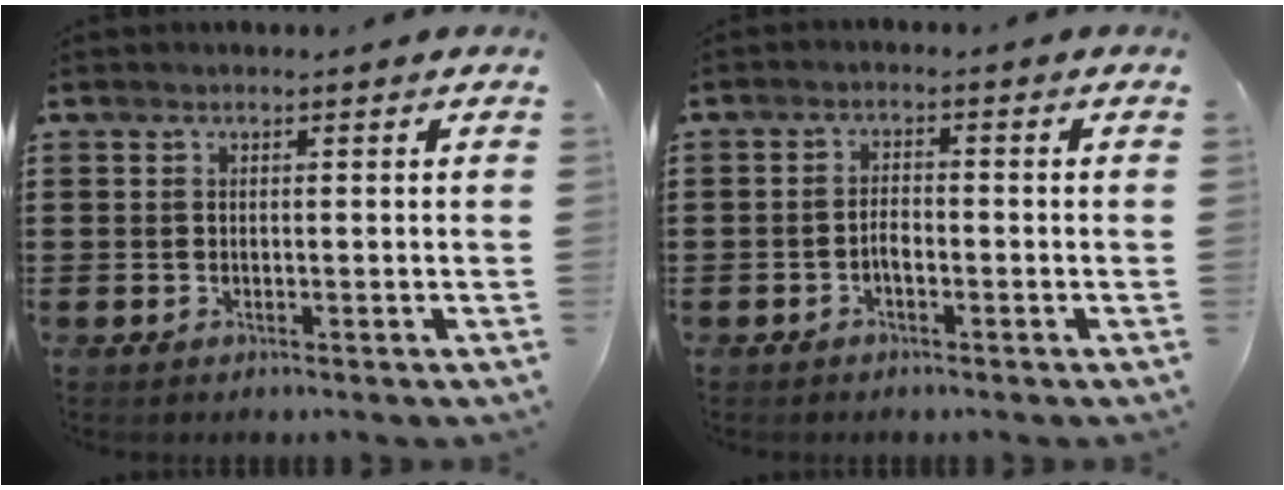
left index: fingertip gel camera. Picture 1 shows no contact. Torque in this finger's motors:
{"motor_torque": [0.15, 0.15, 0.01, 0.04]}